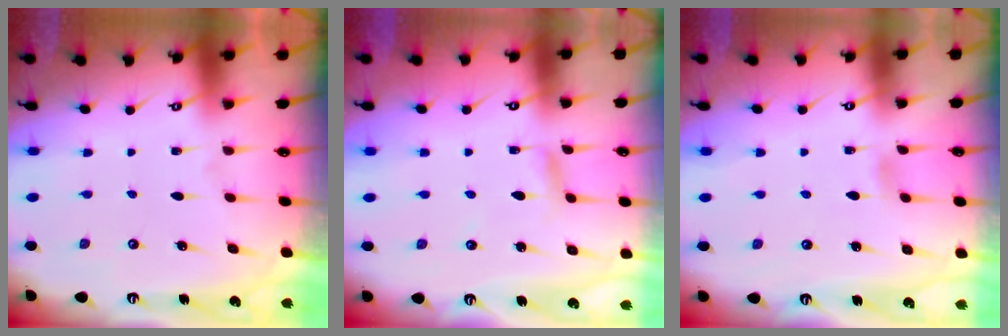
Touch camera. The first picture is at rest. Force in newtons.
{"total": 2.7, "press": 2.7, "slide": 0.2}
{"total": 2.5, "press": 2.5, "slide": 0.3}